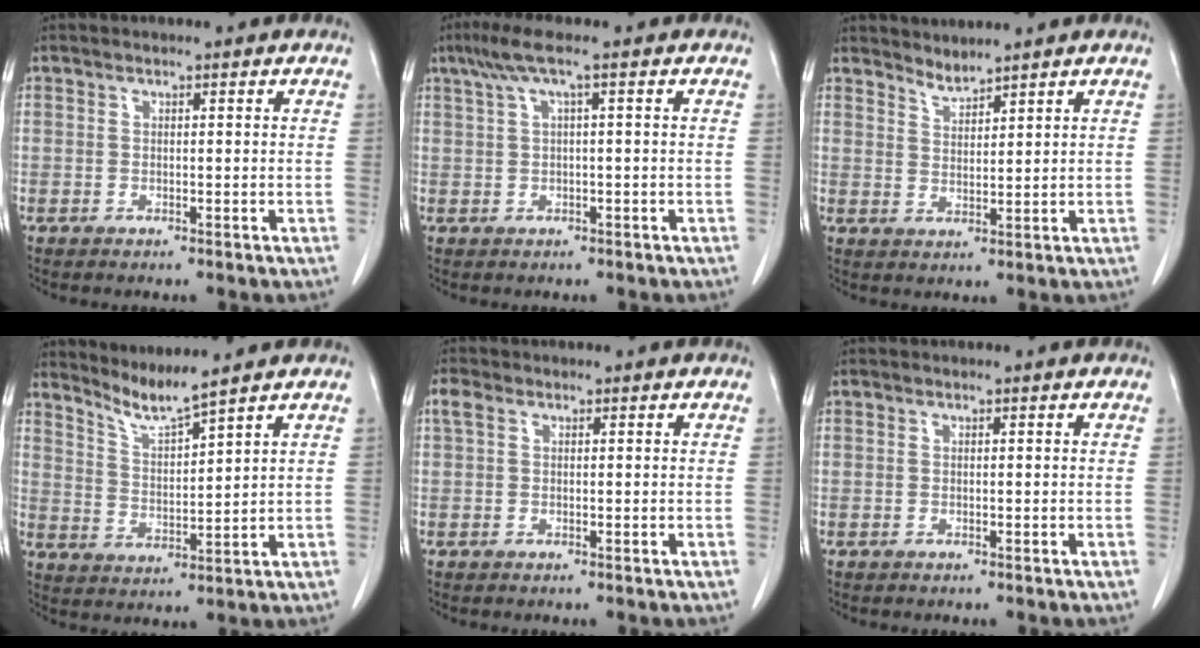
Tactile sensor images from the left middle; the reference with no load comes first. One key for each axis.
{"total": 3.8, "fx": 1.7, "fy": -0.3, "fz": 3.4, "tx": -0.075, "ty": 0.026, "tz": 0.037}
{"total": 2.2, "fx": 2.2, "fy": -0.3, "fz": -0.1, "tx": -0.001, "ty": -0.005, "tz": 0.045}
{"total": 5.1, "fx": 4.6, "fy": -1.7, "fz": 1.1, "tx": -0.030, "ty": -0.022, "tz": 0.096}
{"total": 1.4, "fx": 0.6, "fy": 0.9, "fz": 0.9, "tx": -0.028, "ty": 0.021, "tz": 0.013}
{"total": 0.0}